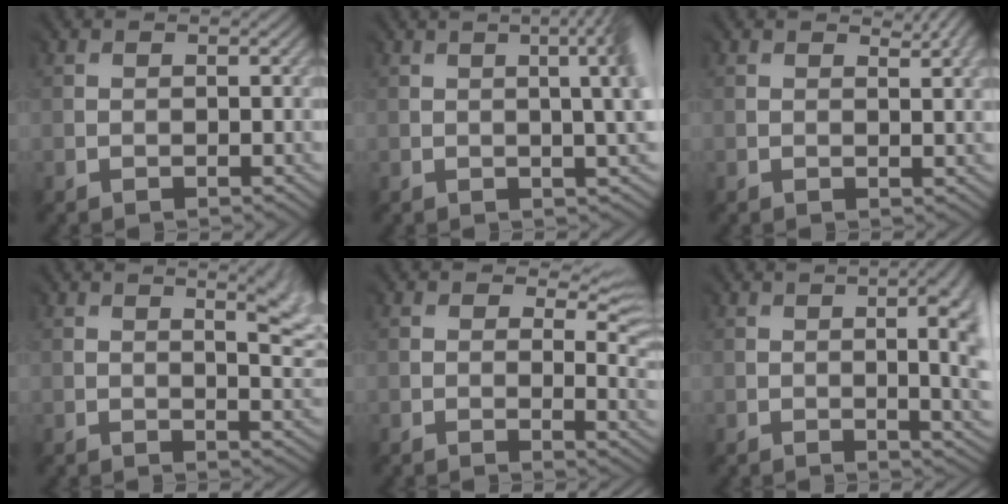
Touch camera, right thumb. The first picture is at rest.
{"total": 7.1, "force": [0.8, 2.1, 6.7], "torque": [-0.049, 0.023, -0.001]}
{"total": 2.7, "force": [1.4, 0.4, 2.3], "torque": [-0.032, 0.004, 0.022]}
{"total": 5.7, "force": [2.4, 1.5, 4.9], "torque": [-0.049, 0.009, 0.030]}
{"total": 6.1, "force": [2.2, 3.1, 4.8], "torque": [-0.069, -0.010, 0.035]}
{"total": 9.3, "force": [0.1, 3.7, 8.5], "torque": [-0.078, 0.008, -0.001]}